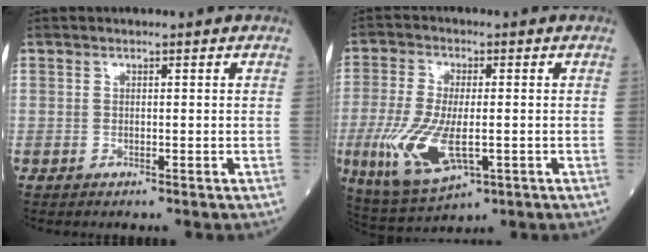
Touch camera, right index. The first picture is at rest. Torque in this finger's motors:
{"motor_torque": [1.67, -0.46, 0.87, 0.21]}